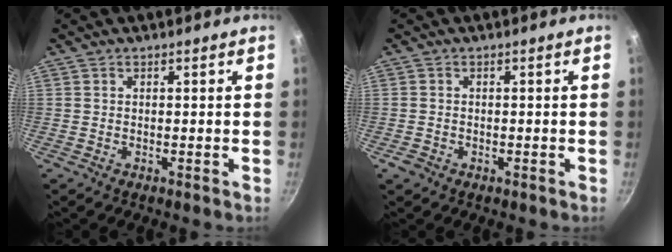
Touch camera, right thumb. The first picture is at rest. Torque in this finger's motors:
{"motor_torque": [0.16, 0.06, 0.17, -0.70, -0.02]}